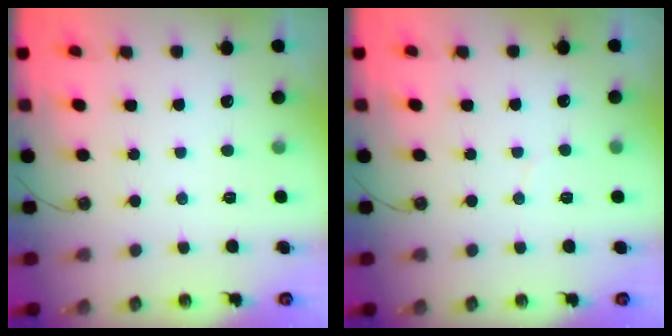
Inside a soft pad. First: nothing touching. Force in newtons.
{"total": 2.9, "press": 2.9, "slide": 0.2}